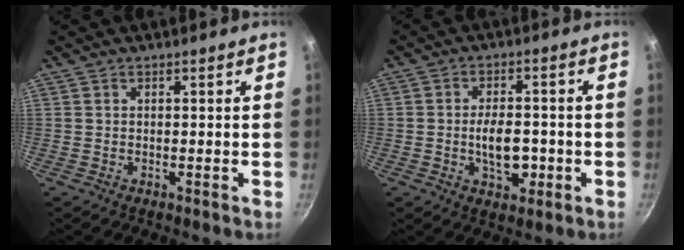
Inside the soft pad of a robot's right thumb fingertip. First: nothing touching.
{"total": 7.8, "force": [-1.7, 4.4, 6.2], "torque": [-0.074, 0.011, -0.024]}